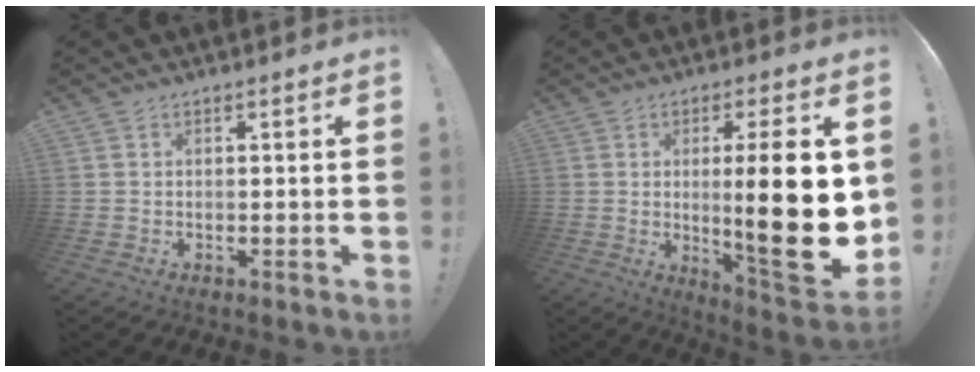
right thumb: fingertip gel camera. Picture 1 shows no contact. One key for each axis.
{"total": 19.8, "fx": 0.9, "fy": 3.1, "fz": 19.5, "tx": -0.296, "ty": -0.025, "tz": 0.011}